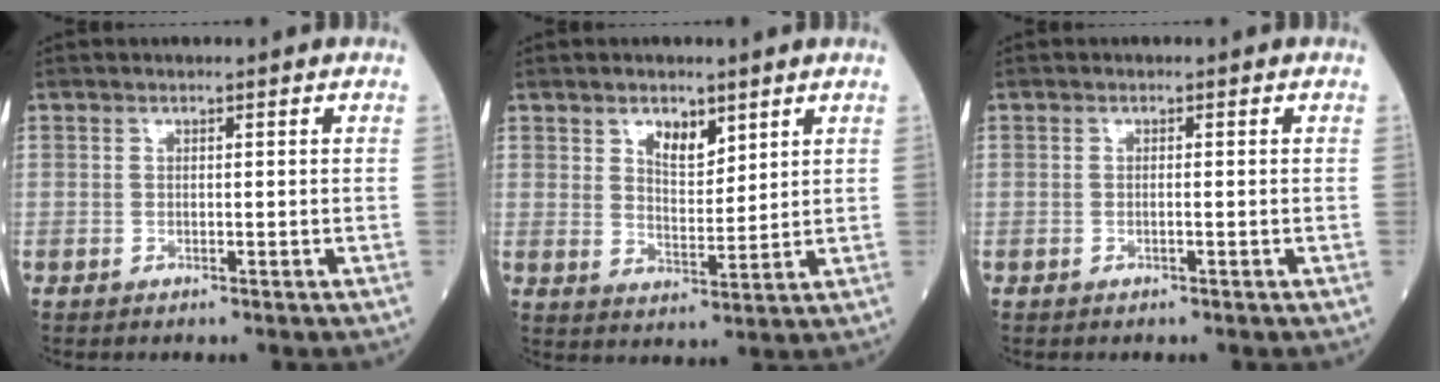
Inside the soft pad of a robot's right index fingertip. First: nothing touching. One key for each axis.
{"total": 4.9, "fx": 3.0, "fy": 2.3, "fz": 3.1, "tx": -0.054, "ty": -0.002, "tz": 0.054}
{"total": 0.5, "fx": -0.1, "fy": -0.1, "fz": 0.5, "tx": -0.011, "ty": 0.000, "tz": -0.002}